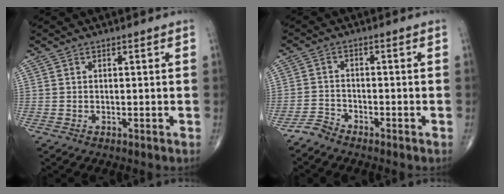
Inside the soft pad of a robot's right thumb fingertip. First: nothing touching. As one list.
[{"total": 2.7, "force": [-2.6, 0.6, 0.2], "torque": [-0.002, 0.001, -0.058]}]